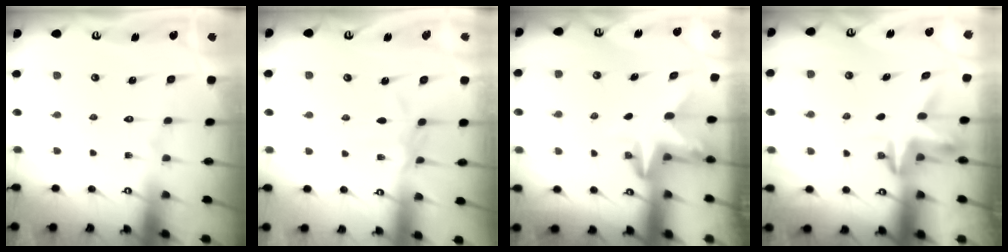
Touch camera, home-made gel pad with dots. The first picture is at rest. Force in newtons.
{"total": 2.8, "press": 2.8, "slide": 0.5}
{"total": 3.3, "press": 3.3, "slide": 0.2}
{"total": 3.5, "press": 3.5, "slide": 0.2}